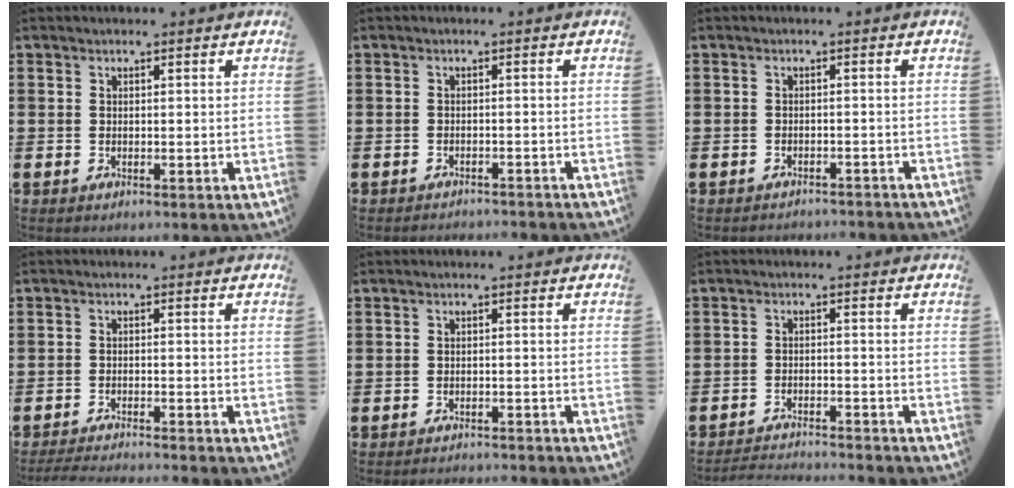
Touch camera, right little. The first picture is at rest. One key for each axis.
{"total": 0.7, "fx": -0.7, "fy": 0.0, "fz": -0.1, "tx": -0.002, "ty": 0.003, "tz": -0.014}
{"total": 0.8, "fx": -0.8, "fy": 0.1, "fz": -0.1, "tx": -0.002, "ty": 0.003, "tz": -0.016}
{"total": 1.8, "fx": -1.7, "fy": -0.1, "fz": 0.5, "tx": -0.007, "ty": 0.003, "tz": -0.034}
{"total": 0.9, "fx": -0.9, "fy": 0.0, "fz": 0.0, "tx": -0.002, "ty": 0.004, "tz": -0.018}
{"total": 2.0, "fx": -2.0, "fy": 0.0, "fz": 0.1, "tx": -0.005, "ty": 0.003, "tz": -0.043}